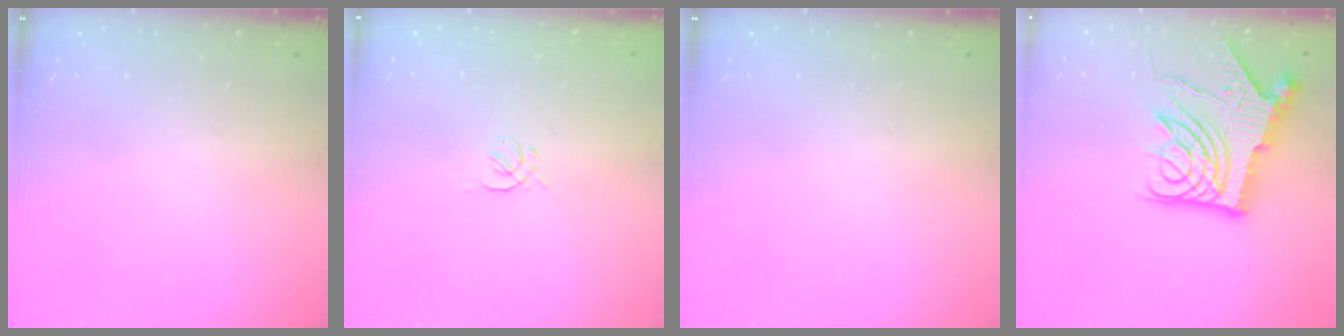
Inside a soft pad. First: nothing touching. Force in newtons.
{"total": 0.7, "press": 0.5, "slide": 0.5}
{"total": 0.0}
{"total": 15.7, "press": 15.6, "slide": 1.5}